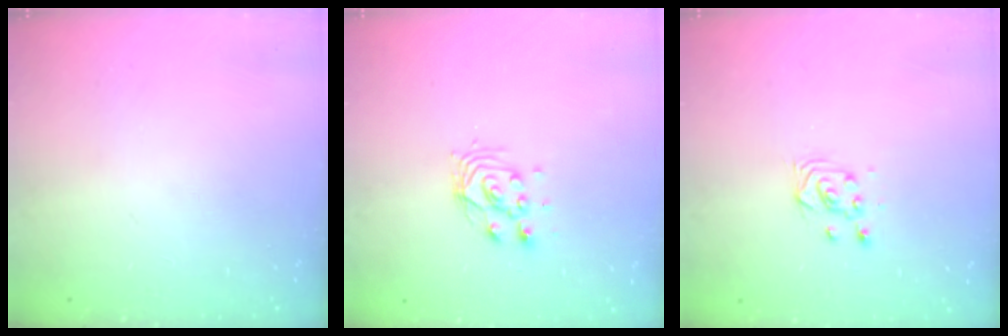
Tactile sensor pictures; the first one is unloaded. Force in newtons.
{"total": 5.0, "press": 5.0, "slide": 0.2}
{"total": 4.1, "press": 4.0, "slide": 1.0}